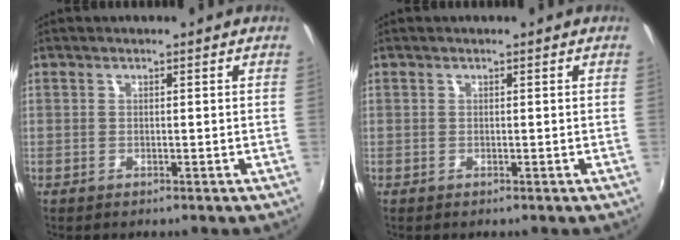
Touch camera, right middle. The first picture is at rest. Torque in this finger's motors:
{"motor_torque": [-0.02, -0.13, 0.04, 0.00]}